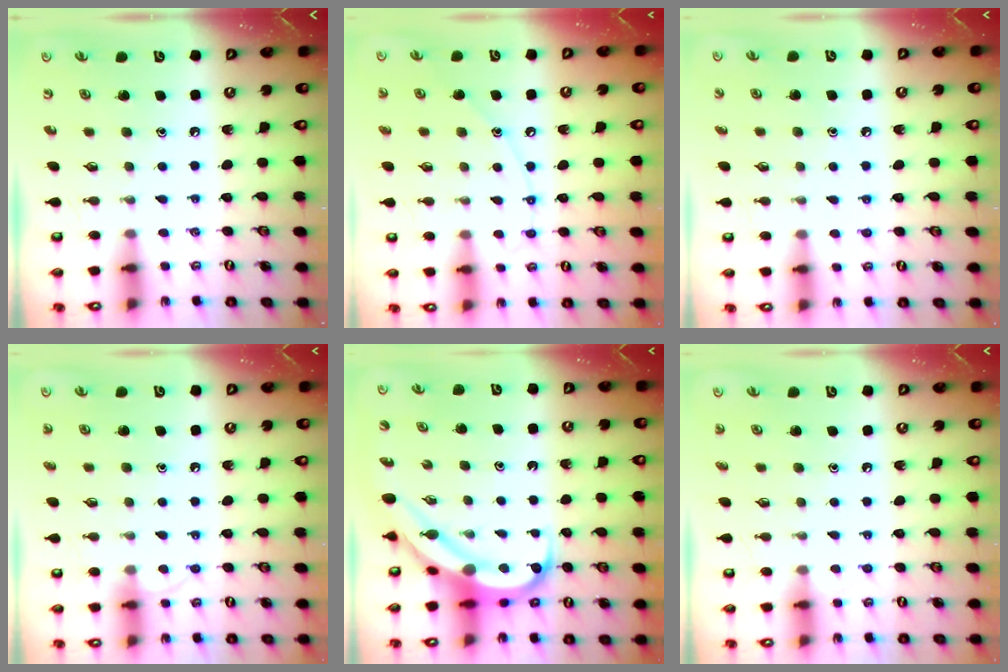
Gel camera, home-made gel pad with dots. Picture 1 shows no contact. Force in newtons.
{"total": 8.0, "press": 8.0, "slide": 0.6}
{"total": 3.3, "press": 3.3, "slide": 0.5}
{"total": 4.7, "press": 4.7, "slide": 0.5}
{"total": 10.6, "press": 10.5, "slide": 1.1}
{"total": 3.0, "press": 3.0, "slide": 0.3}